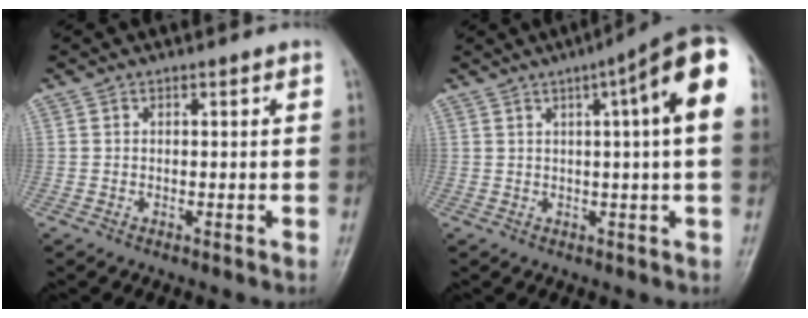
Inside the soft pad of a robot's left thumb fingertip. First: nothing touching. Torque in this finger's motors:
{"motor_torque": [1.78, 2.37, 1.68, -0.66, 0.11]}